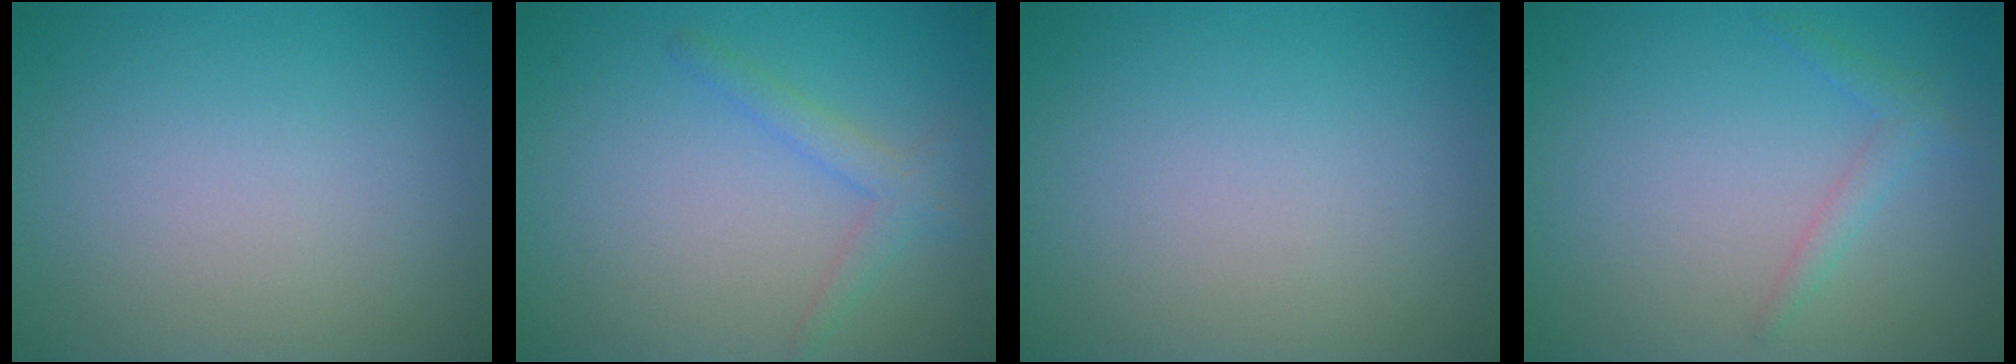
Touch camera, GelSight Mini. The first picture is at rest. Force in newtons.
{"total": 1.8, "press": 1.8, "slide": 0.0}
{"total": 0.0}
{"total": 0.7, "press": 0.7, "slide": 0.0}